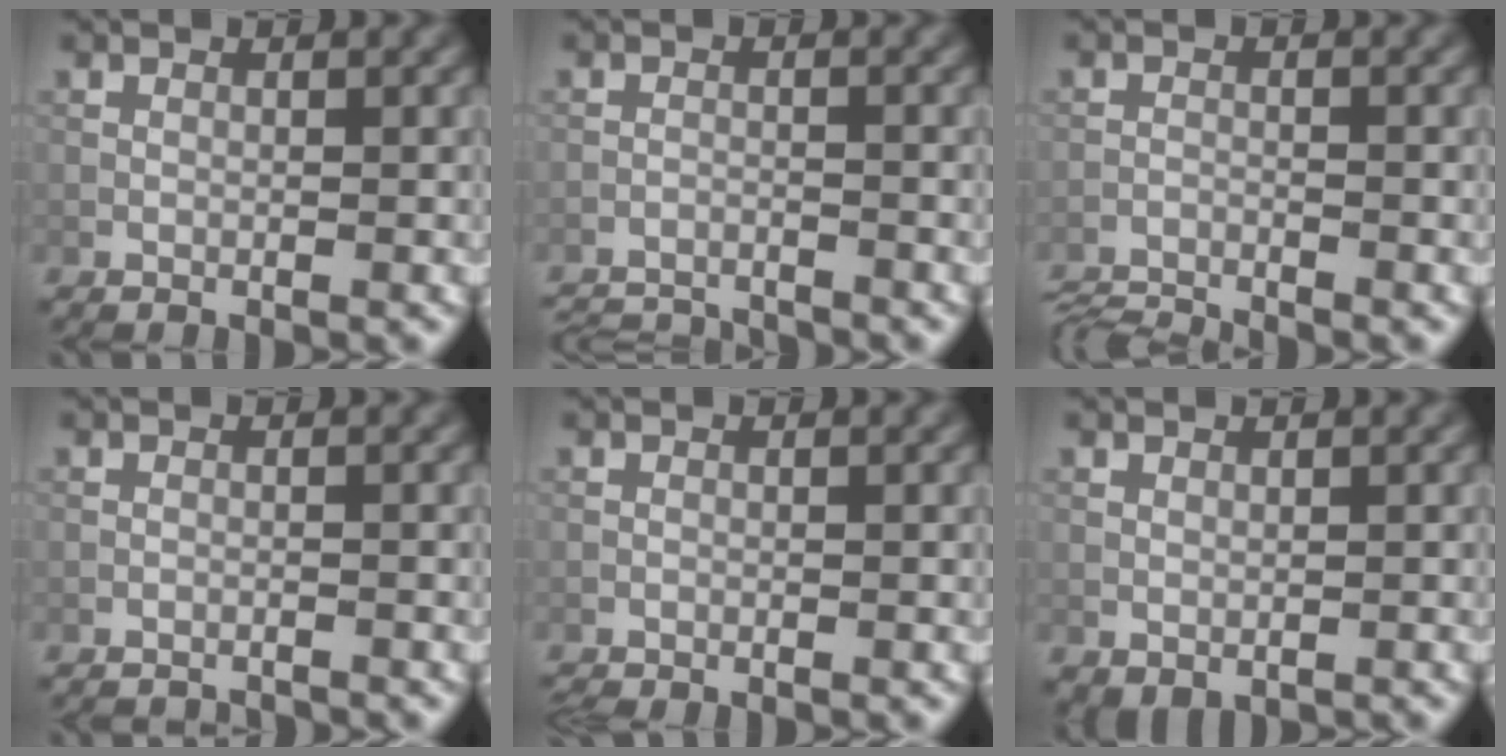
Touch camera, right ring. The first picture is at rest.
{"total": 7.0, "force": [-6.9, 0.9, 1.0], "torque": [-0.021, -0.013, -0.107]}
{"total": 4.3, "force": [-4.2, 0.2, 0.8], "torque": [-0.023, -0.018, -0.078]}
{"total": 3.5, "force": [-3.4, 0.4, 0.6], "torque": [-0.009, -0.001, -0.049]}
{"total": 0.9, "force": [-0.9, -0.1, 0.1], "torque": [0.000, -0.001, -0.018]}
{"total": 0.7, "force": [0.2, 0.6, 0.3], "torque": [-0.006, -0.003, 0.009]}